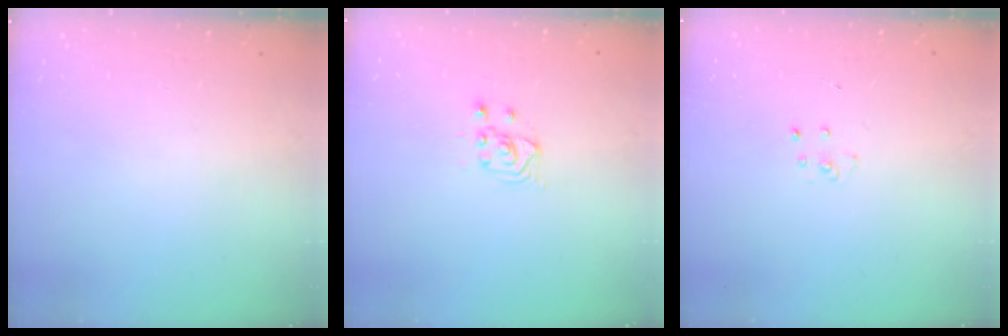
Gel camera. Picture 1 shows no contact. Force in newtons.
{"total": 2.6, "press": 2.6, "slide": 0.1}
{"total": 3.6, "press": 3.6, "slide": 0.3}